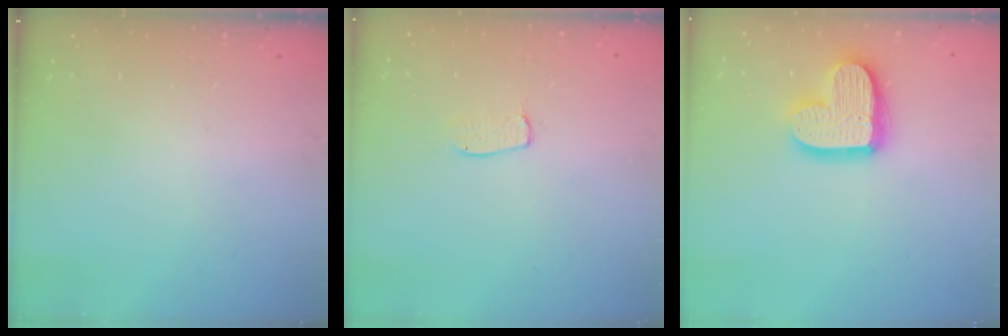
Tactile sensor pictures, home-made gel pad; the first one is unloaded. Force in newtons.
{"total": 4.5, "press": 4.5, "slide": 0.3}
{"total": 15.6, "press": 15.5, "slide": 1.3}